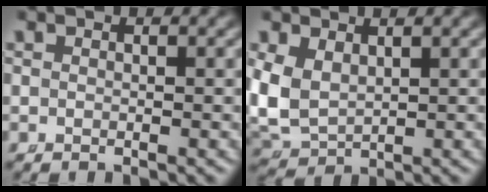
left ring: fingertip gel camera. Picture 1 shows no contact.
{"total": 7.2, "force": [-0.1, 6.5, 3.3], "torque": [-0.130, -0.037, 0.017]}